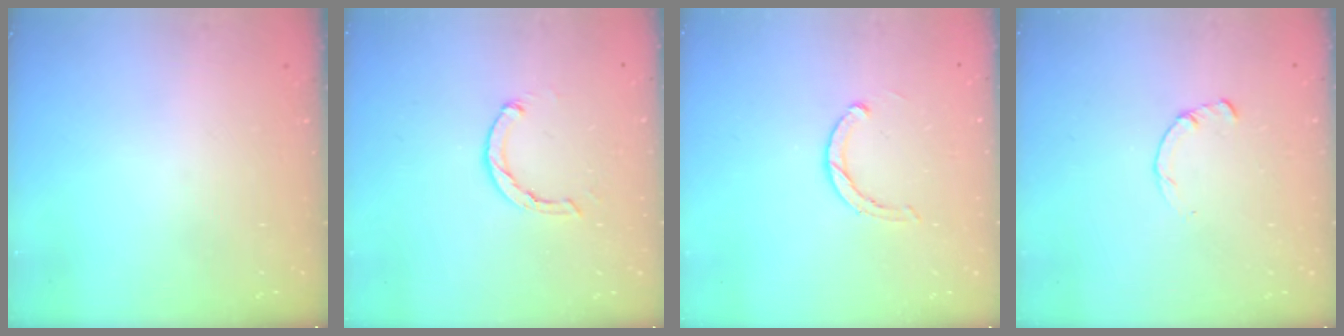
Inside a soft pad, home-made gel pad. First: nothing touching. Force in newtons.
{"total": 2.1, "press": 2.1, "slide": 0.3}
{"total": 2.8, "press": 2.8, "slide": 0.2}
{"total": 2.2, "press": 2.2, "slide": 0.3}